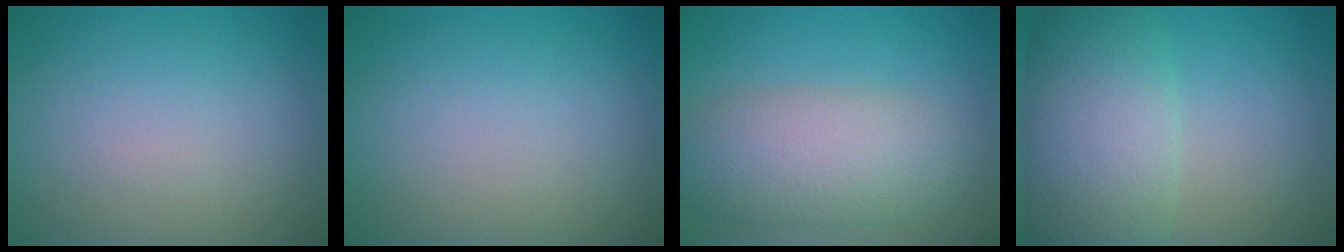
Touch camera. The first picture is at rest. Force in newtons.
{"total": 0.0}
{"total": 6.6, "press": 6.6, "slide": 0.4}
{"total": 8.6, "press": 8.6, "slide": 0.6}